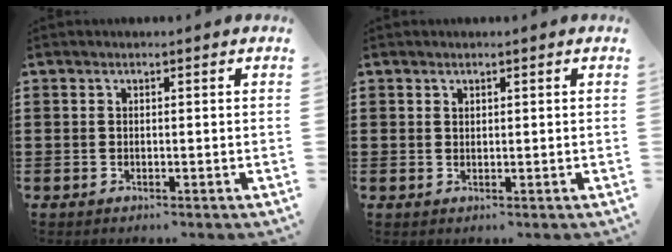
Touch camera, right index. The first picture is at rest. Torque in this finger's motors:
{"motor_torque": [-0.73, 1.31, -0.06, -0.01]}